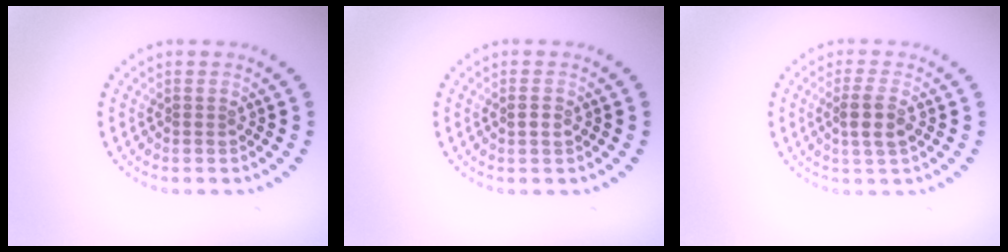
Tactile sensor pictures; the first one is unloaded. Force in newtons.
{"total": 1.0, "press": 1.0, "slide": 0.1}
{"total": 2.4, "press": 2.2, "slide": 1.0}